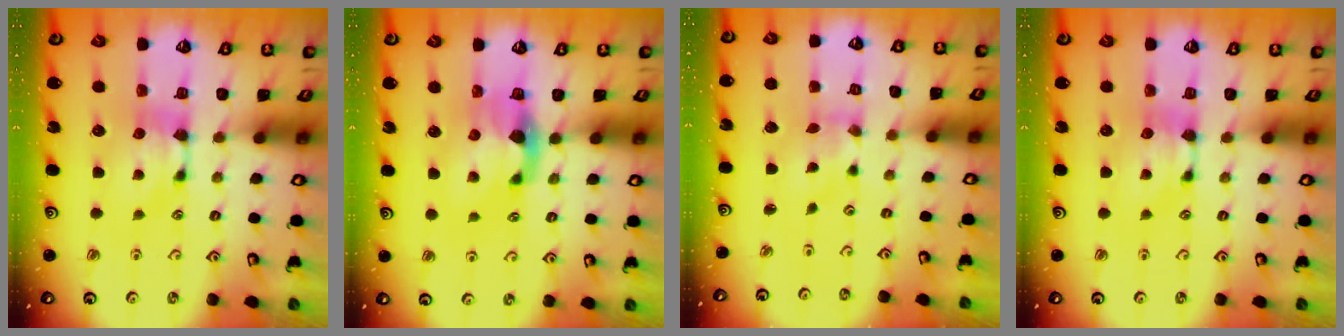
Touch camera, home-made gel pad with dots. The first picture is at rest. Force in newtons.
{"total": 2.8, "press": 2.5, "slide": 1.3}
{"total": 1.3, "press": 0.7, "slide": 1.1}
{"total": 0.6, "press": 0.1, "slide": 0.6}